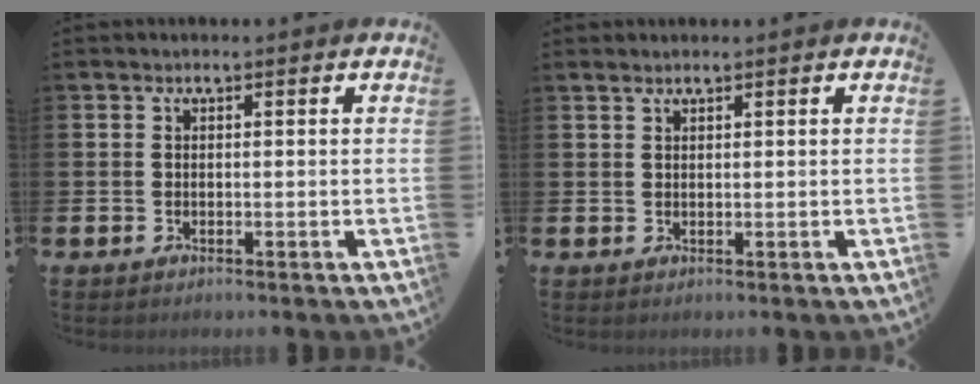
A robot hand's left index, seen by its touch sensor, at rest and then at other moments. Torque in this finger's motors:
{"motor_torque": [1.04, -1.09, 0.23, 0.01]}